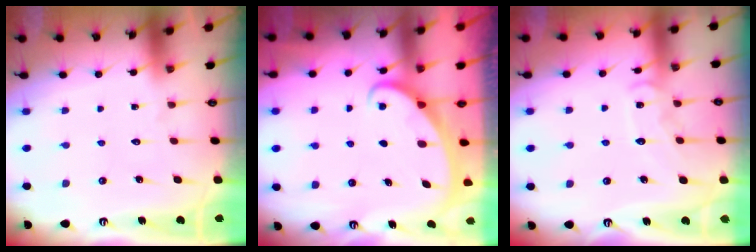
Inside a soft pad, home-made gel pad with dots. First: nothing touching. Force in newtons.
{"total": 2.2, "press": 2.2, "slide": 0.3}
{"total": 9.2, "press": 9.2, "slide": 0.7}